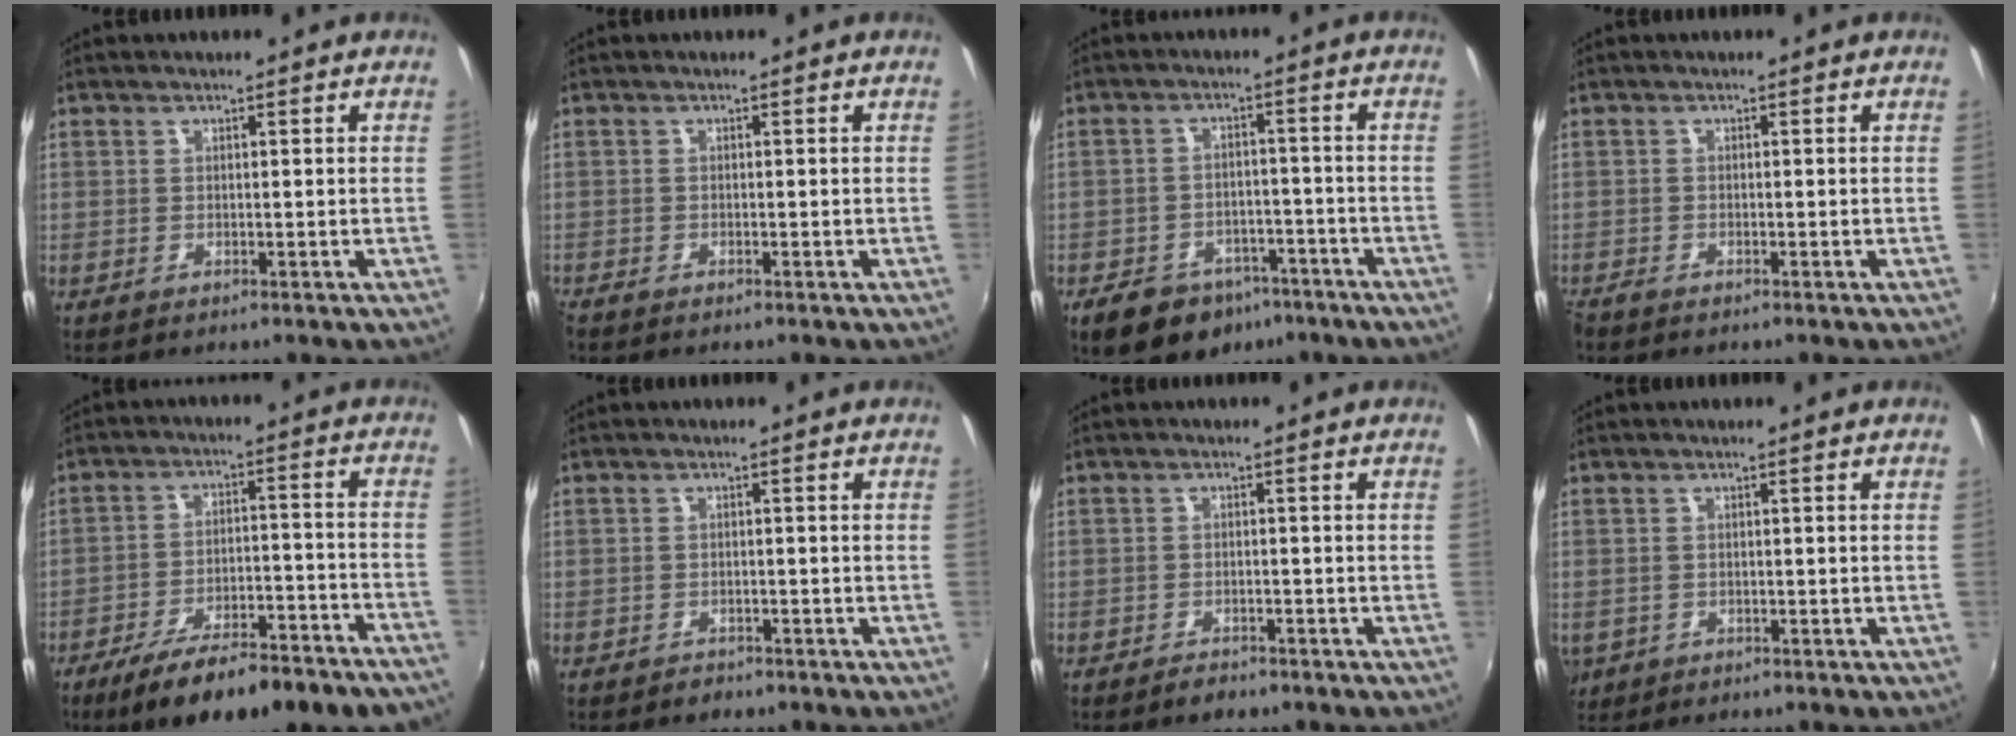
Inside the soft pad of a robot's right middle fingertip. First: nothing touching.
{"total": 0.8, "force": [-0.8, 0.2, 0.1], "torque": [-0.004, -0.004, -0.020]}
{"total": 12.8, "force": [-8.4, 7.9, 5.5], "torque": [-0.129, 0.008, -0.112]}
{"total": 1.4, "force": [-1.3, 0.4, 0.3], "torque": [-0.008, -0.007, -0.029]}
{"total": 20.7, "force": [-16.2, 4.4, 12.1], "torque": [-0.205, -0.041, -0.225]}
{"total": 1.6, "force": [-1.2, 1.1, 0.1], "torque": [-0.005, 0.001, -0.019]}
{"total": 2.3, "force": [-1.9, 1.2, 0.7], "torque": [-0.020, -0.003, -0.031]}
{"total": 4.2, "force": [-1.1, 3.6, 1.8], "torque": [-0.042, -0.007, -0.012]}